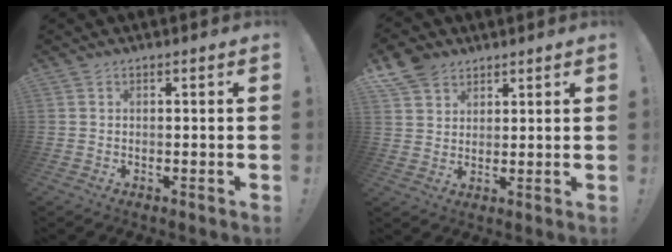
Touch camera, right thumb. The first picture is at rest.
{"total": 7.4, "force": [4.9, 5.1, 2.0], "torque": [-0.040, -0.026, 0.099]}